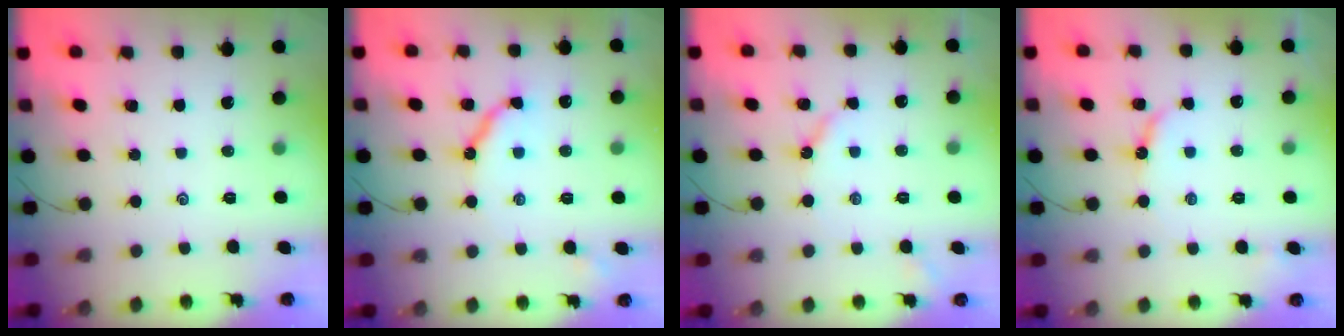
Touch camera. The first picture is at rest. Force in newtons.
{"total": 11.2, "press": 11.1, "slide": 1.0}
{"total": 3.6, "press": 3.6, "slide": 0.3}
{"total": 5.3, "press": 5.3, "slide": 0.5}